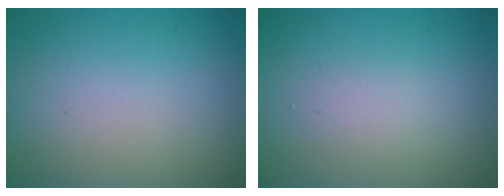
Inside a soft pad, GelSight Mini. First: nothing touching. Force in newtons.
{"total": 1.6, "press": 1.6, "slide": 0.1}